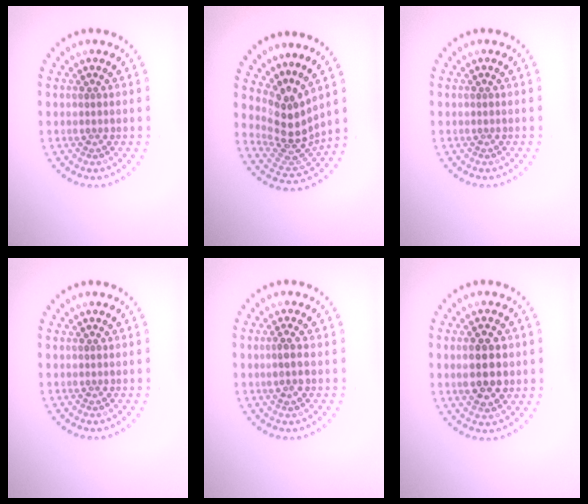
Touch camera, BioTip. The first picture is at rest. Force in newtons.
{"total": 4.1, "press": 2.9, "slide": 2.9}
{"total": 0.0}
{"total": 0.0}
{"total": 1.7, "press": 1.5, "slide": 0.7}
{"total": 4.3, "press": 4.3, "slide": 0.3}